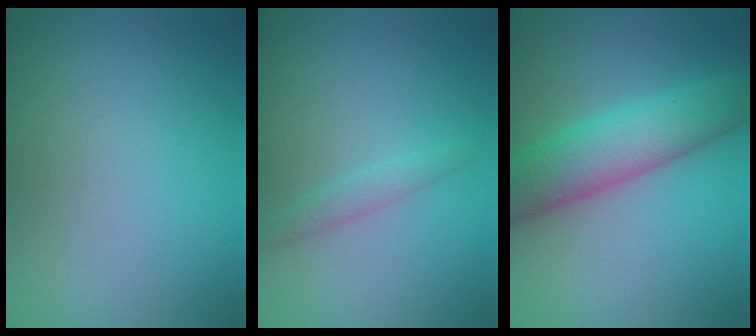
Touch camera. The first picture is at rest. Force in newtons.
{"total": 1.1, "press": 1.1, "slide": 0.0}
{"total": 6.3, "press": 6.3, "slide": 0.2}